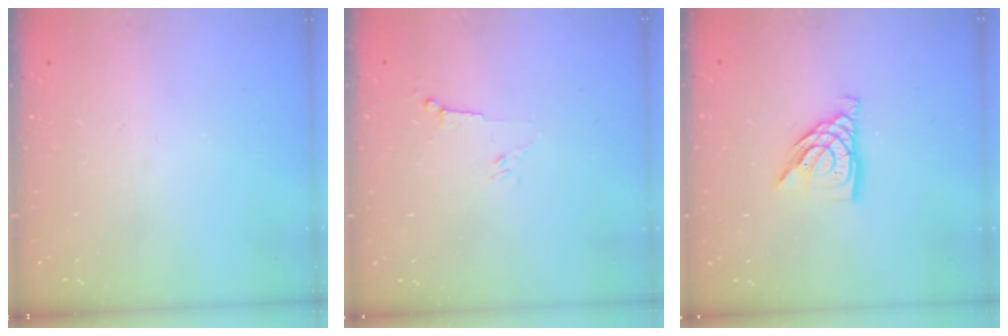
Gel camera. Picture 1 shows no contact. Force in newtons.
{"total": 3.5, "press": 3.4, "slide": 0.8}
{"total": 9.1, "press": 9.1, "slide": 0.8}